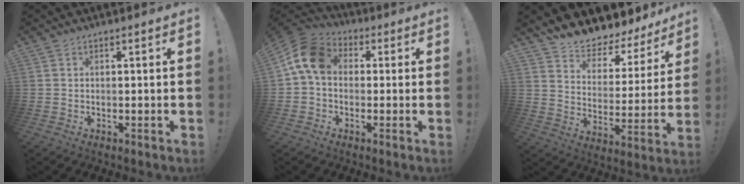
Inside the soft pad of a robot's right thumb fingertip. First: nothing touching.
{"total": 11.6, "force": [1.6, 8.1, 8.1], "torque": [-0.149, 0.020, 0.038]}
{"total": 7.7, "force": [7.3, 2.2, 1.2], "torque": [-0.030, -0.082, 0.125]}